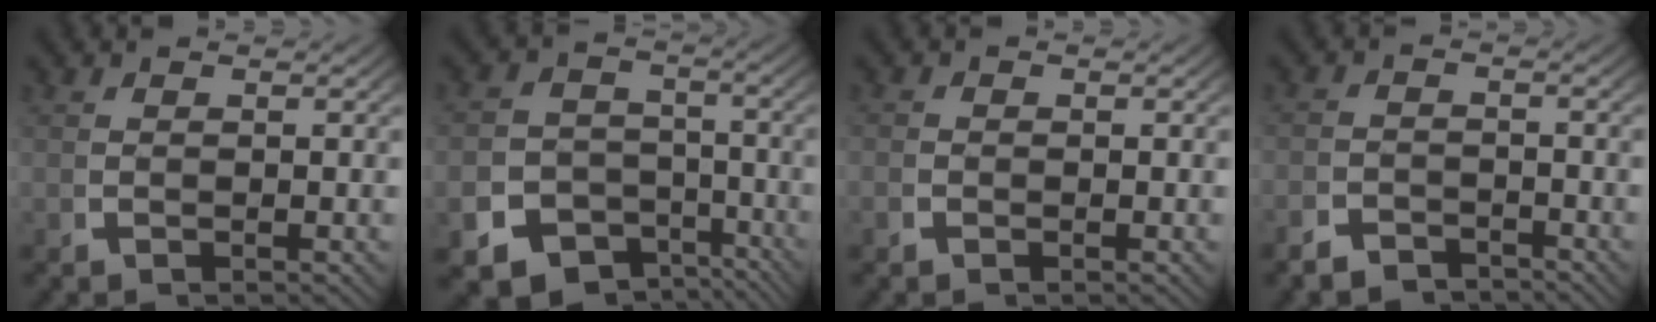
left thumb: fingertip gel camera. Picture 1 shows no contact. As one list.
[{"total": 12.1, "force": [-5.7, 9.8, 4.3], "torque": [-0.076, -0.048, -0.095]}, {"total": 0.6, "force": [-0.3, 0.6, 0.0], "torque": [-0.002, -0.004, -0.009]}, {"total": 3.1, "force": [-2.8, 1.3, 0.1], "torque": [0.006, -0.014, -0.052]}]